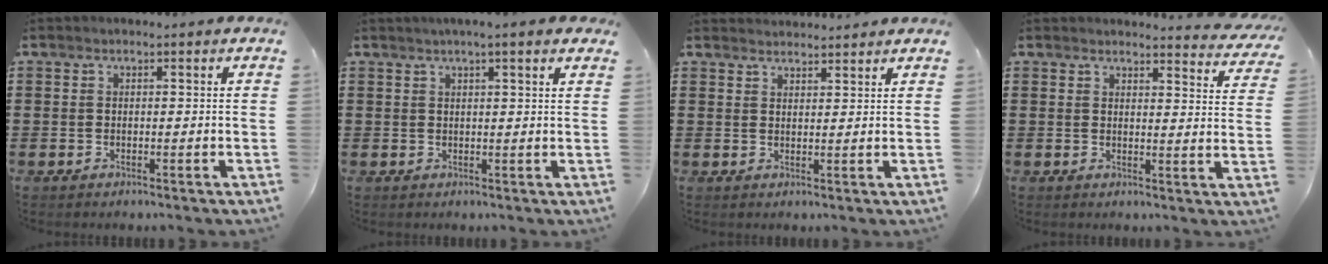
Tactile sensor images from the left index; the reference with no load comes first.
{"total": 1.9, "force": [1.5, 0.2, 1.2], "torque": [-0.027, 0.005, 0.027]}
{"total": 2.1, "force": [2.1, 0.1, -0.4], "torque": [0.002, -0.004, 0.041]}
{"total": 2.8, "force": [2.8, 0.0, 0.4], "torque": [-0.012, -0.015, 0.049]}